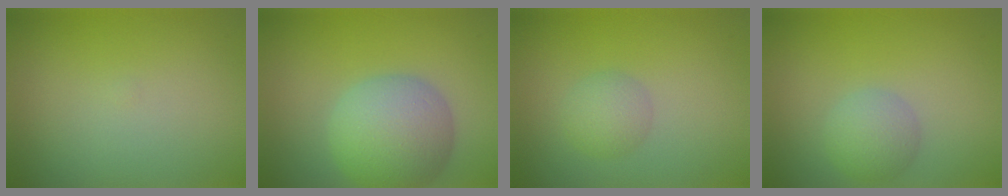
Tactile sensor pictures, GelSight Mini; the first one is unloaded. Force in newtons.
{"total": 7.3, "press": 7.3, "slide": 0.6}
{"total": 2.2, "press": 2.2, "slide": 0.1}
{"total": 2.7, "press": 2.7, "slide": 0.2}